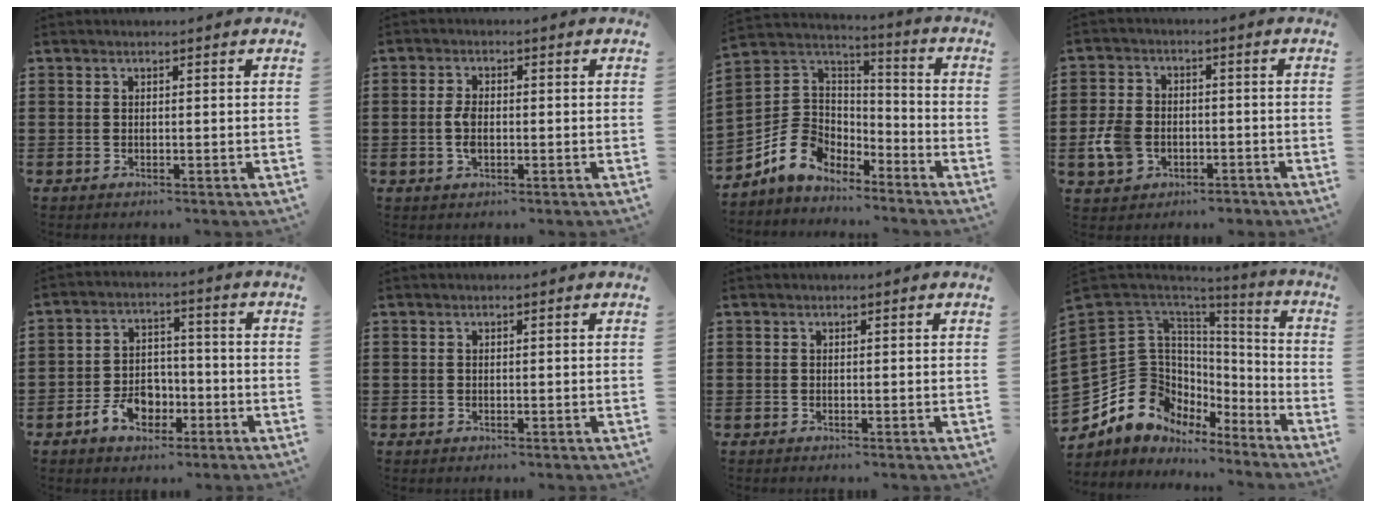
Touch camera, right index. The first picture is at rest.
{"total": 3.1, "force": [-0.4, 1.6, 2.7], "torque": [-0.064, -0.002, -0.011]}
{"total": 8.6, "force": [-6.0, 5.1, 3.4], "torque": [-0.109, 0.011, -0.124]}
{"total": 5.7, "force": [-2.2, 4.1, 3.3], "torque": [-0.093, 0.000, -0.048]}
{"total": 6.2, "force": [-2.9, 4.5, 3.2], "torque": [-0.061, 0.009, -0.057]}
{"total": 0.0}
{"total": 0.0}
{"total": 11.8, "force": [-3.4, 10.6, 3.7], "torque": [-0.116, -0.020, -0.060]}